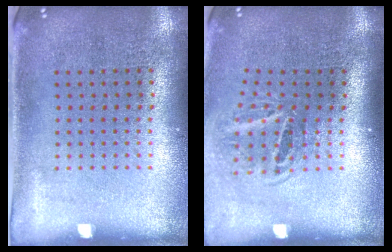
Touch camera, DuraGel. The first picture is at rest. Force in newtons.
{"total": 1.9, "press": 1.2, "slide": 1.5}